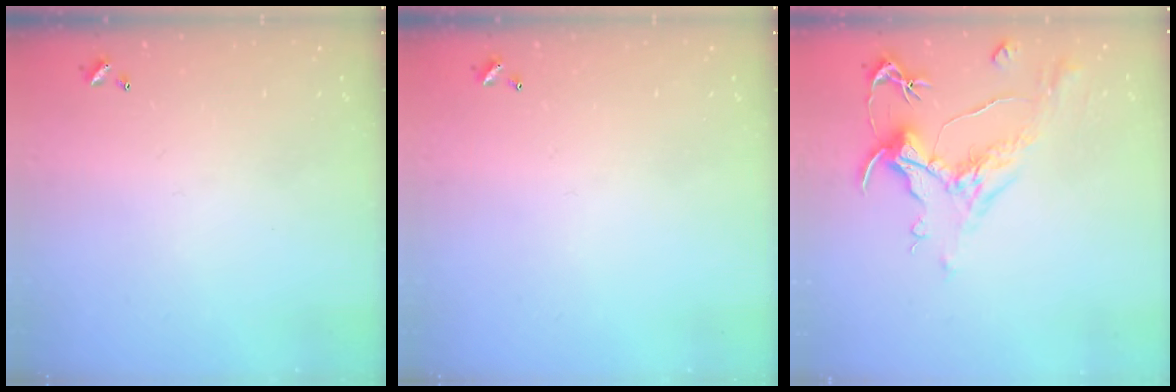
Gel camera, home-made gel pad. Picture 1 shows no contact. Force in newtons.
{"total": 0.0}
{"total": 1.6, "press": 0.8, "slide": 1.5}